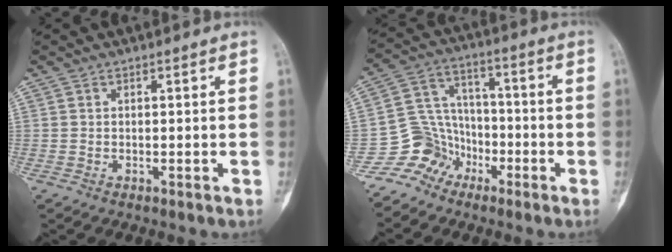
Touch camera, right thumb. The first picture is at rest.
{"total": 9.0, "force": [-5.8, 6.8, 1.1], "torque": [0.013, 0.068, -0.122]}